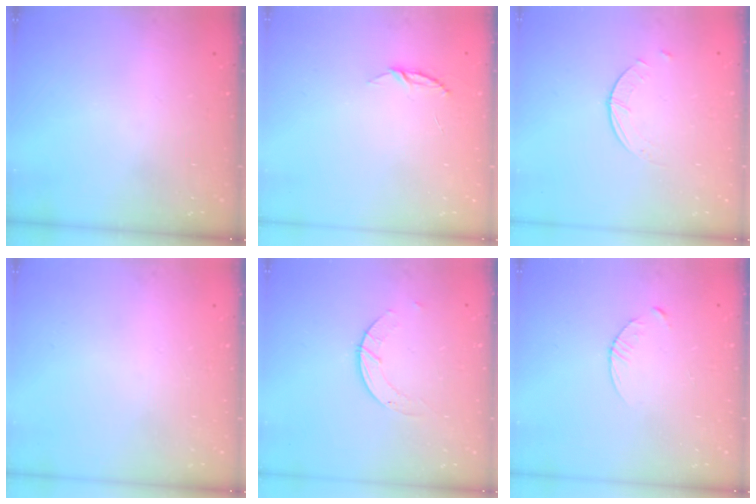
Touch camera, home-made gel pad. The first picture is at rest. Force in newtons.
{"total": 3.9, "press": 3.8, "slide": 0.4}
{"total": 0.9, "press": 0.9, "slide": 0.2}
{"total": 0.0}
{"total": 2.8, "press": 2.8, "slide": 0.3}
{"total": 3.6, "press": 3.5, "slide": 0.4}